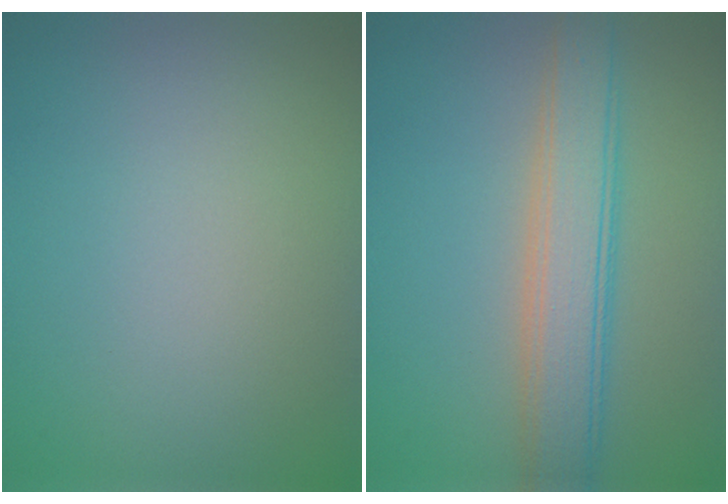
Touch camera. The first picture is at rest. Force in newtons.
{"total": 5.0, "press": 5.0, "slide": 0.5}